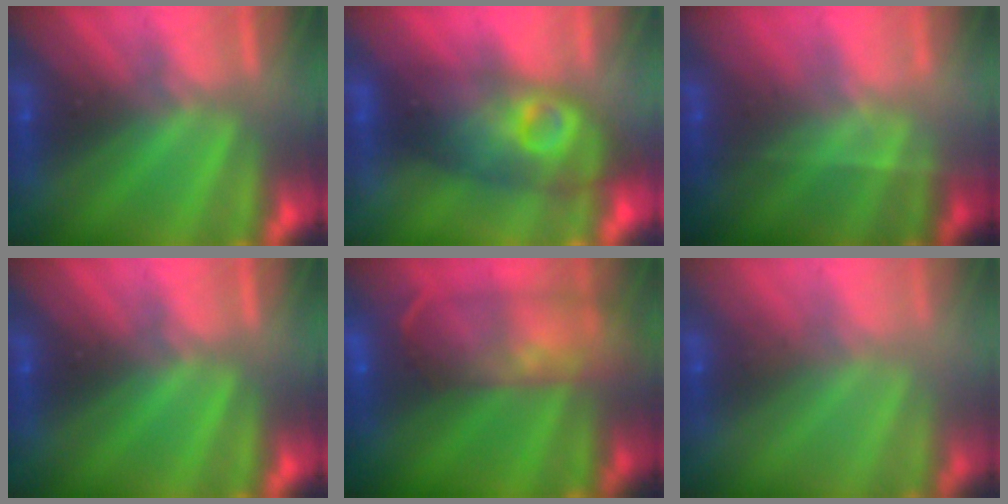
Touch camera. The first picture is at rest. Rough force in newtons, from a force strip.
{"total": 4.0}
{"total": 1.9}
{"total": 0.0}
{"total": 6.7}
{"total": 2.5}